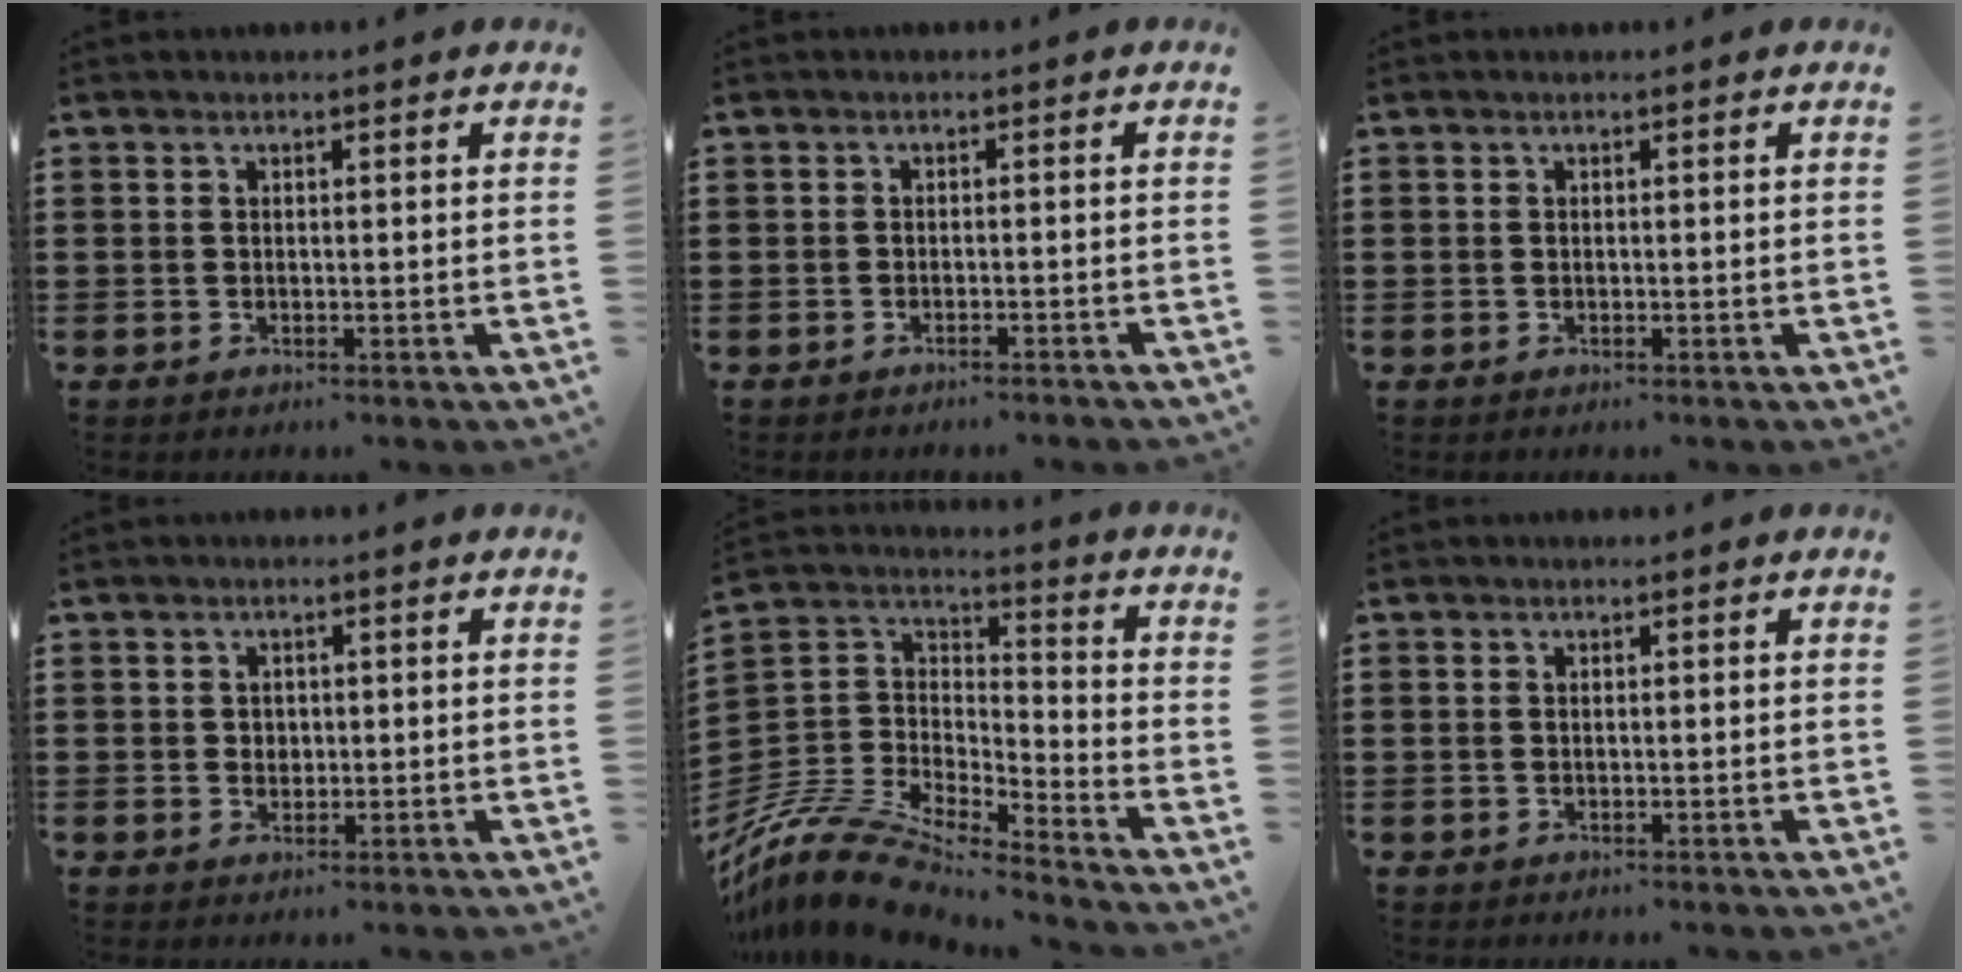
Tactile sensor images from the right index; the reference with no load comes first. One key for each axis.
{"total": 1.1, "fx": -1.1, "fy": 0.0, "fz": 0.2, "tx": -0.005, "ty": 0.001, "tz": -0.021}
{"total": 0.0}
{"total": 1.4, "fx": 0.2, "fy": 1.3, "fz": 0.5, "tx": -0.013, "ty": 0.008, "tz": 0.004}
{"total": 11.0, "fx": -10.2, "fy": 2.2, "fz": 3.5, "tx": -0.093, "ty": 0.008, "tz": -0.212}
{"total": 0.5, "fx": 0.1, "fy": 0.4, "fz": 0.4, "tx": -0.009, "ty": 0.001, "tz": 0.002}